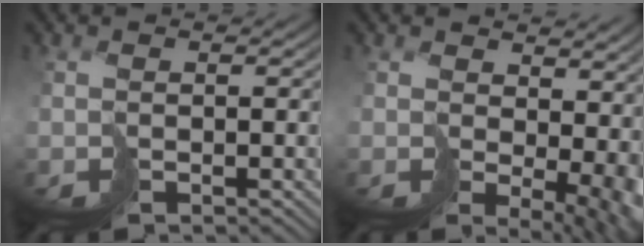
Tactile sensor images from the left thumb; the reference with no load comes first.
{"total": 9.7, "force": [1.4, 5.8, 7.7], "torque": [-0.109, -0.028, 0.055]}